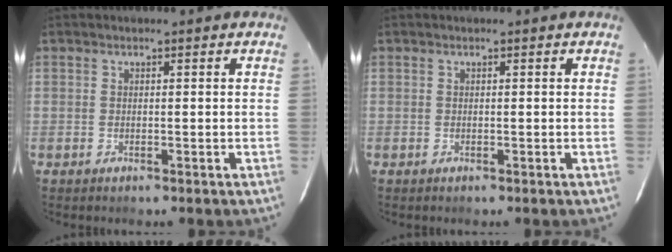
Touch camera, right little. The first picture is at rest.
{"total": 0.0}